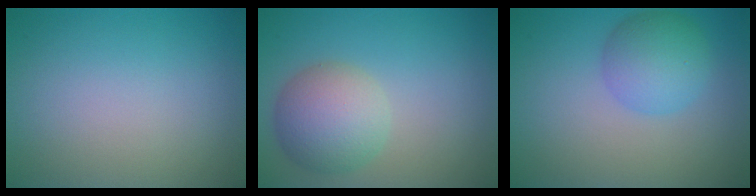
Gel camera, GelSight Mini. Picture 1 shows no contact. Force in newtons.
{"total": 5.2, "press": 5.2, "slide": 0.3}
{"total": 4.0, "press": 4.0, "slide": 0.1}